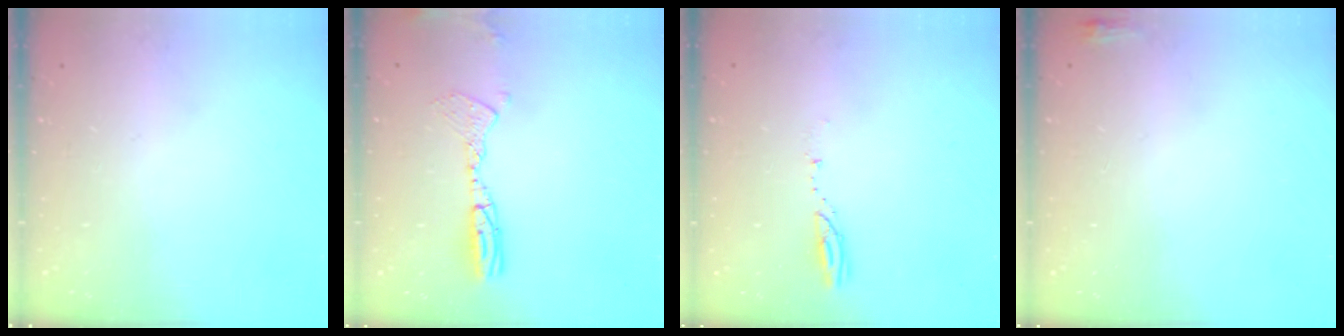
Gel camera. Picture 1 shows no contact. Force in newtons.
{"total": 10.0, "press": 9.7, "slide": 2.6}
{"total": 3.7, "press": 3.7, "slide": 0.4}
{"total": 3.2, "press": 2.9, "slide": 1.3}